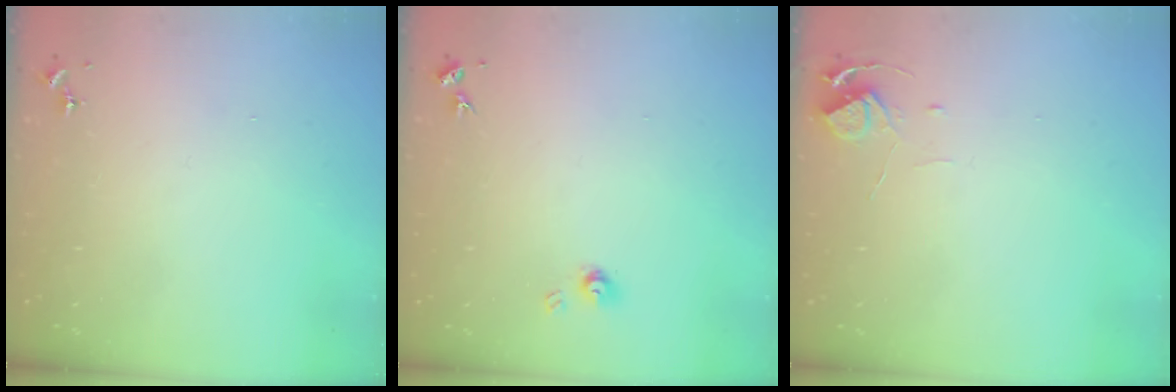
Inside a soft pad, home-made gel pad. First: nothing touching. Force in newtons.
{"total": 3.9, "press": 3.8, "slide": 0.4}
{"total": 6.1, "press": 6.0, "slide": 0.4}